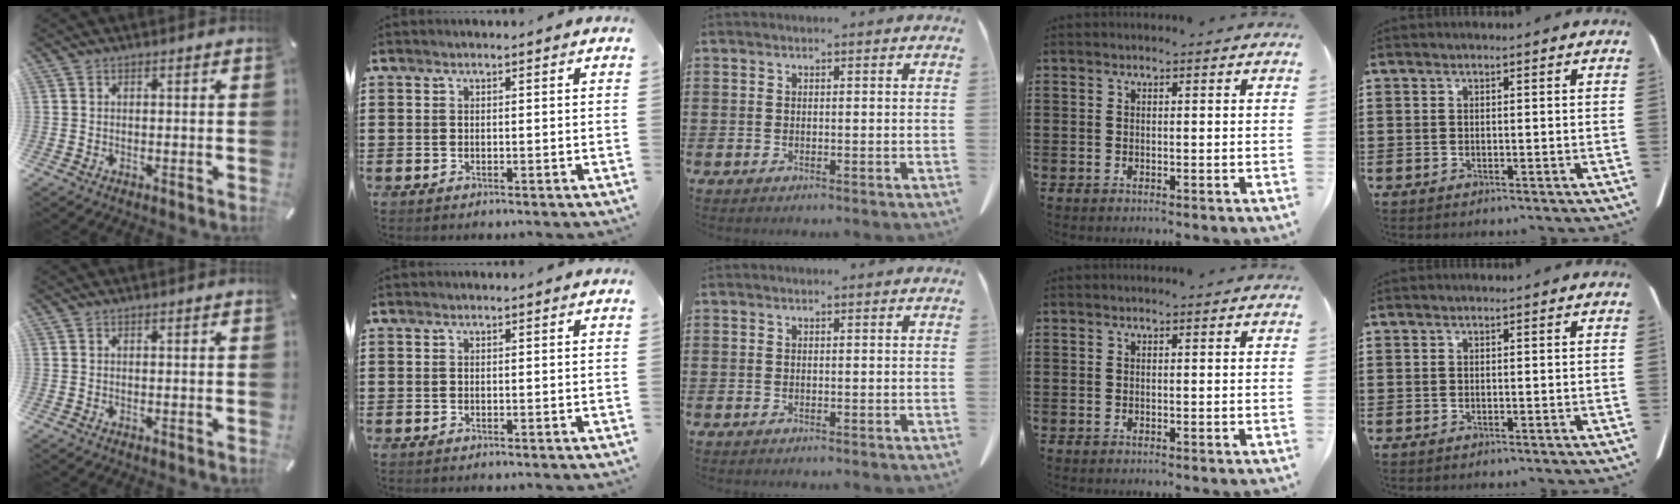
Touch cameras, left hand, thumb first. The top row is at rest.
{}